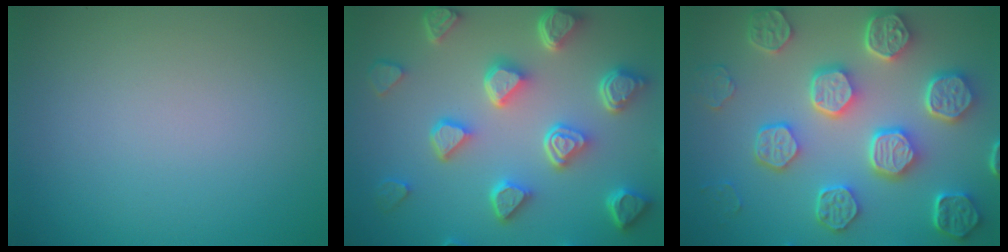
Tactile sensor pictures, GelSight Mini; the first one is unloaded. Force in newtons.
{"total": 7.6, "press": 5.9, "slide": 4.9}
{"total": 8.5, "press": 6.5, "slide": 5.5}